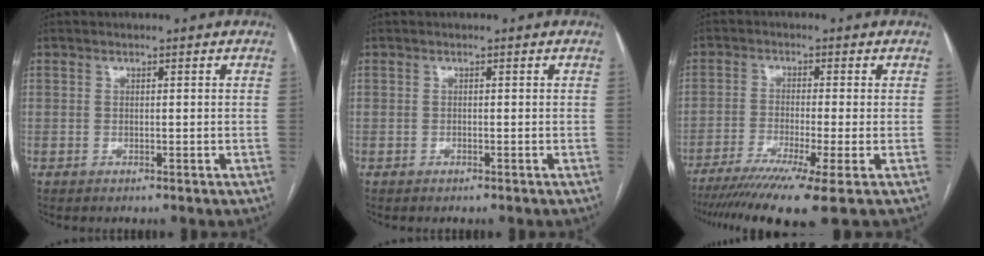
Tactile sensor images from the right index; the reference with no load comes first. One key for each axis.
{"total": 0.0}
{"total": 12.1, "fx": -8.5, "fy": -1.0, "fz": 8.6, "tx": -0.141, "ty": -0.030, "tz": -0.134}